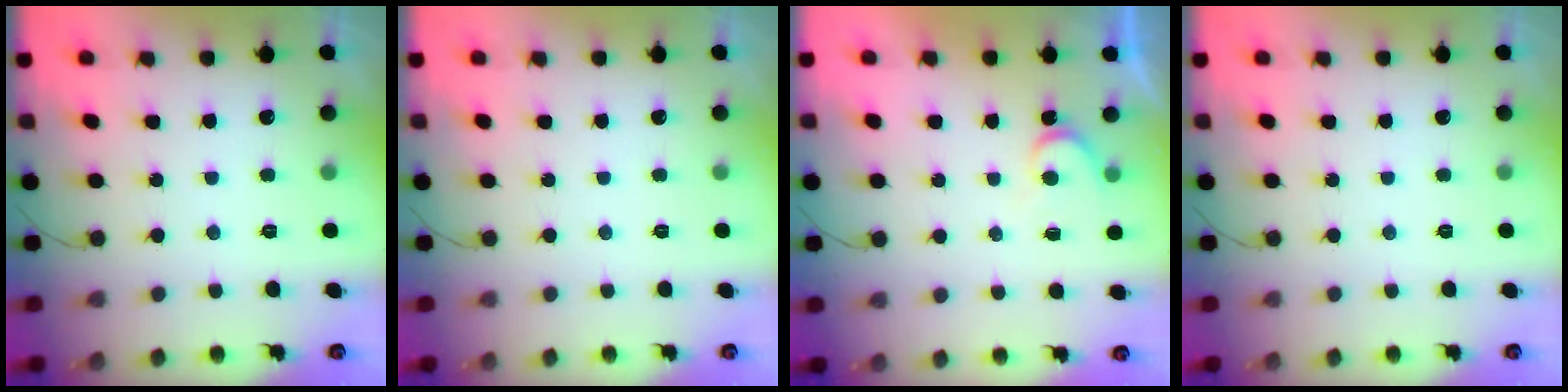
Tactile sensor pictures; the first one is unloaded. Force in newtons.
{"total": 0.0}
{"total": 3.7, "press": 3.7, "slide": 0.2}
{"total": 0.0}